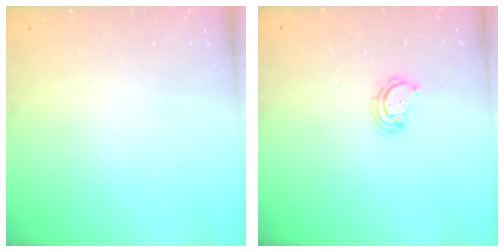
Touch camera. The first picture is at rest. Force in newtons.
{"total": 2.9, "press": 2.9, "slide": 0.3}